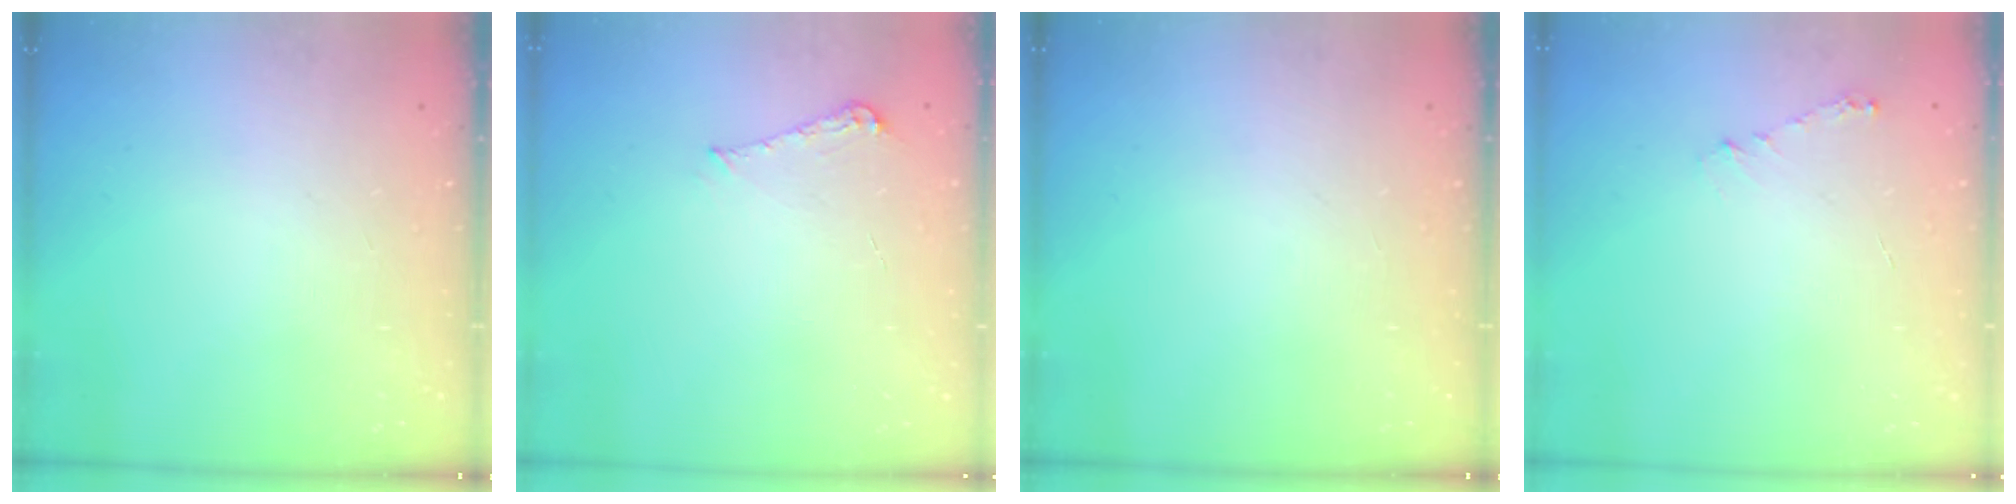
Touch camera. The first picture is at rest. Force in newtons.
{"total": 5.3, "press": 5.2, "slide": 0.5}
{"total": 0.0}
{"total": 4.2, "press": 4.2, "slide": 0.4}